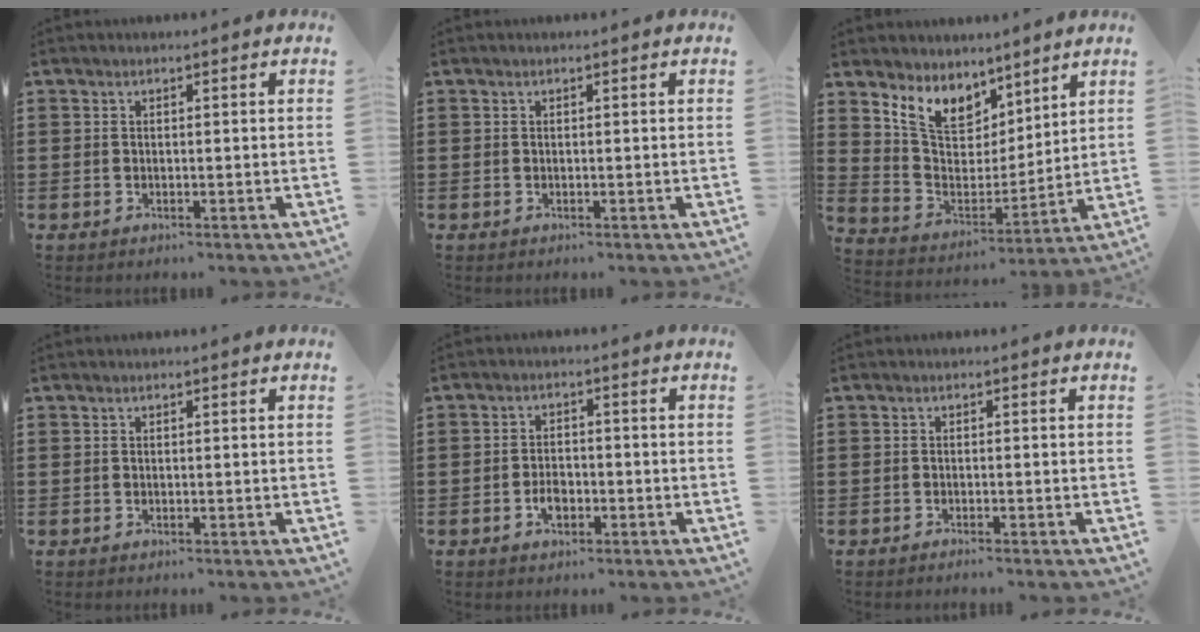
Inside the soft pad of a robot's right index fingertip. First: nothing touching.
{"total": 0.0}
{"total": 8.0, "force": [6.2, 4.6, 2.2], "torque": [-0.084, -0.027, 0.118]}
{"total": 0.0}
{"total": 2.8, "force": [-1.3, 1.7, 1.9], "torque": [-0.037, 0.001, -0.024]}
{"total": 0.7, "force": [-0.7, 0.0, 0.3], "torque": [-0.006, -0.002, -0.014]}